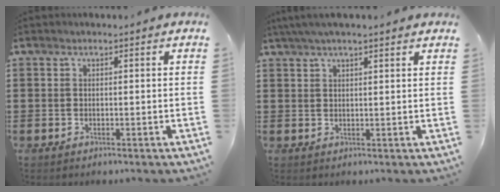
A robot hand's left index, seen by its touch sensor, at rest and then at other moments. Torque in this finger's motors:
{"motor_torque": [2.14, 0.00, 0.64, 0.21]}